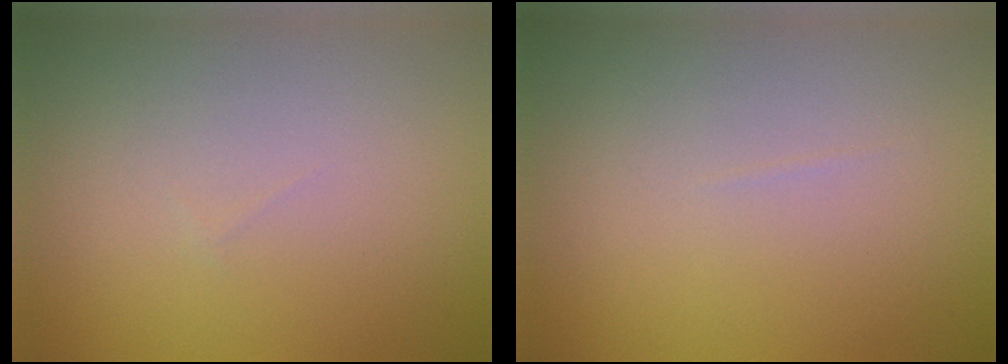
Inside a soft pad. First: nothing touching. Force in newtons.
{"total": 0.0}